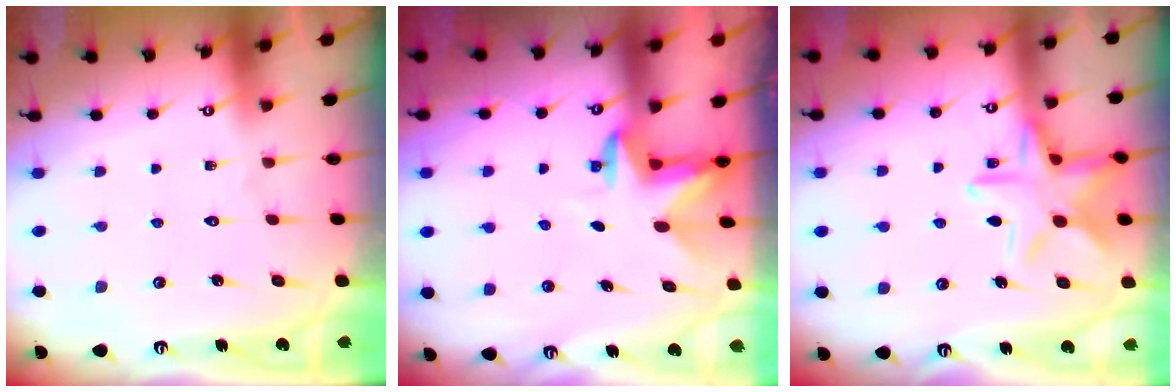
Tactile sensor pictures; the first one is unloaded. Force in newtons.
{"total": 3.3, "press": 3.2, "slide": 0.7}
{"total": 14.9, "press": 14.8, "slide": 1.0}